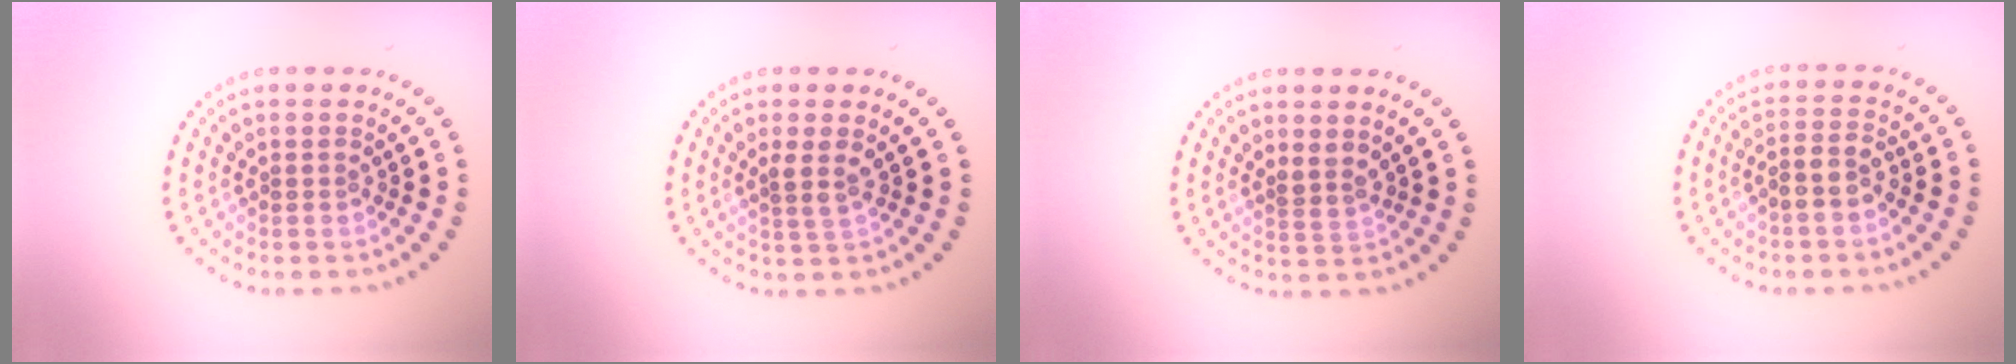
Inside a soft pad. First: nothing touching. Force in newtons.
{"total": 1.6, "press": 1.2, "slide": 1.0}
{"total": 1.6, "press": 1.2, "slide": 1.0}
{"total": 2.2, "press": 1.9, "slide": 1.0}